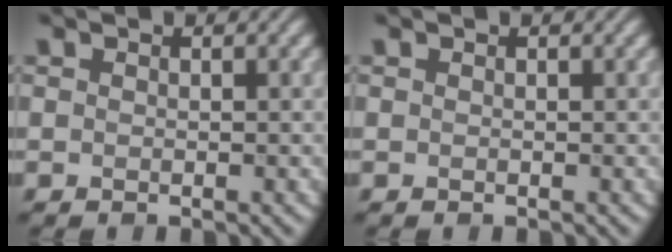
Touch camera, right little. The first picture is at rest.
{"total": 0.0}